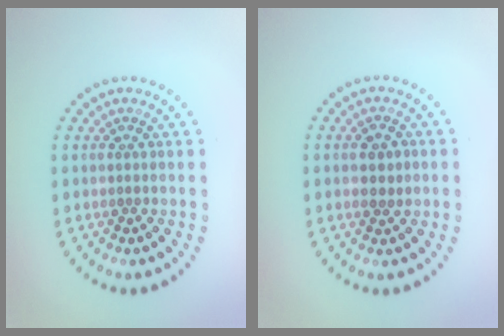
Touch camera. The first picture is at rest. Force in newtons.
{"total": 1.6, "press": 1.6, "slide": 0.1}